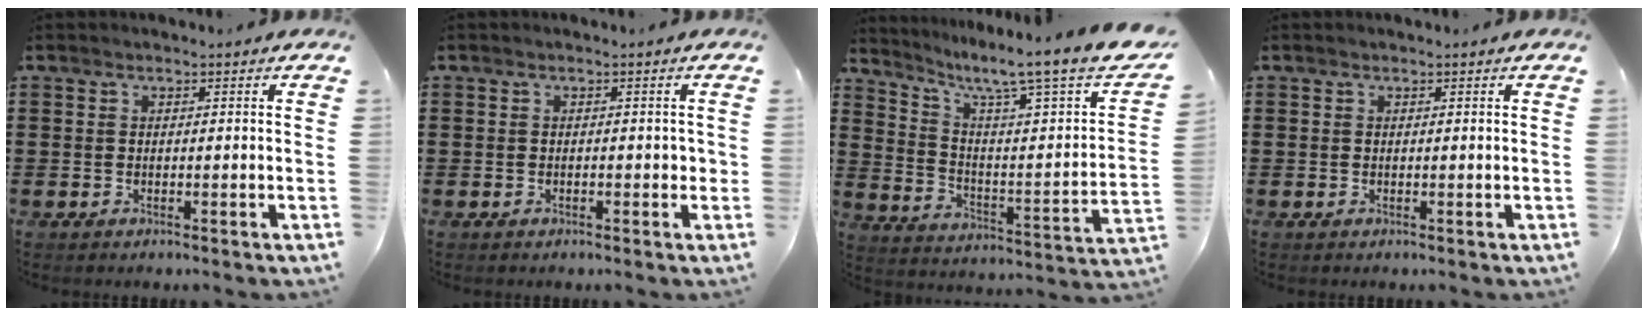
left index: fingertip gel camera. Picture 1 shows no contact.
{"total": 1.1, "force": [-0.3, 0.4, 1.0], "torque": [-0.018, 0.000, -0.005]}
{"total": 8.7, "force": [6.7, 0.2, 5.6], "torque": [-0.117, -0.061, 0.098]}
{"total": 0.0}